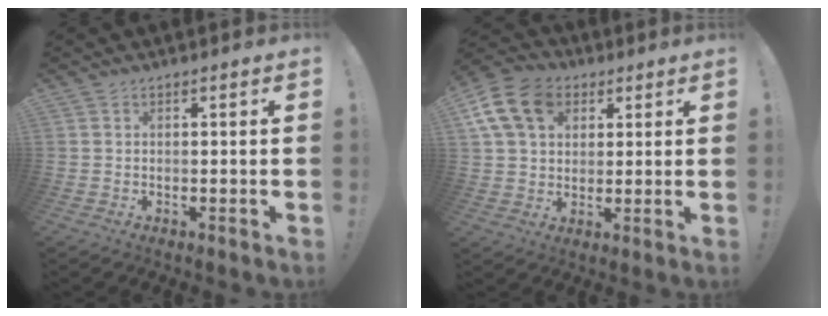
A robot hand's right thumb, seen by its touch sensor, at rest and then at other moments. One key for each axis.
{"total": 15.2, "fx": 6.0, "fy": 11.3, "fz": 8.2, "tx": -0.137, "ty": -0.017, "tz": 0.119}